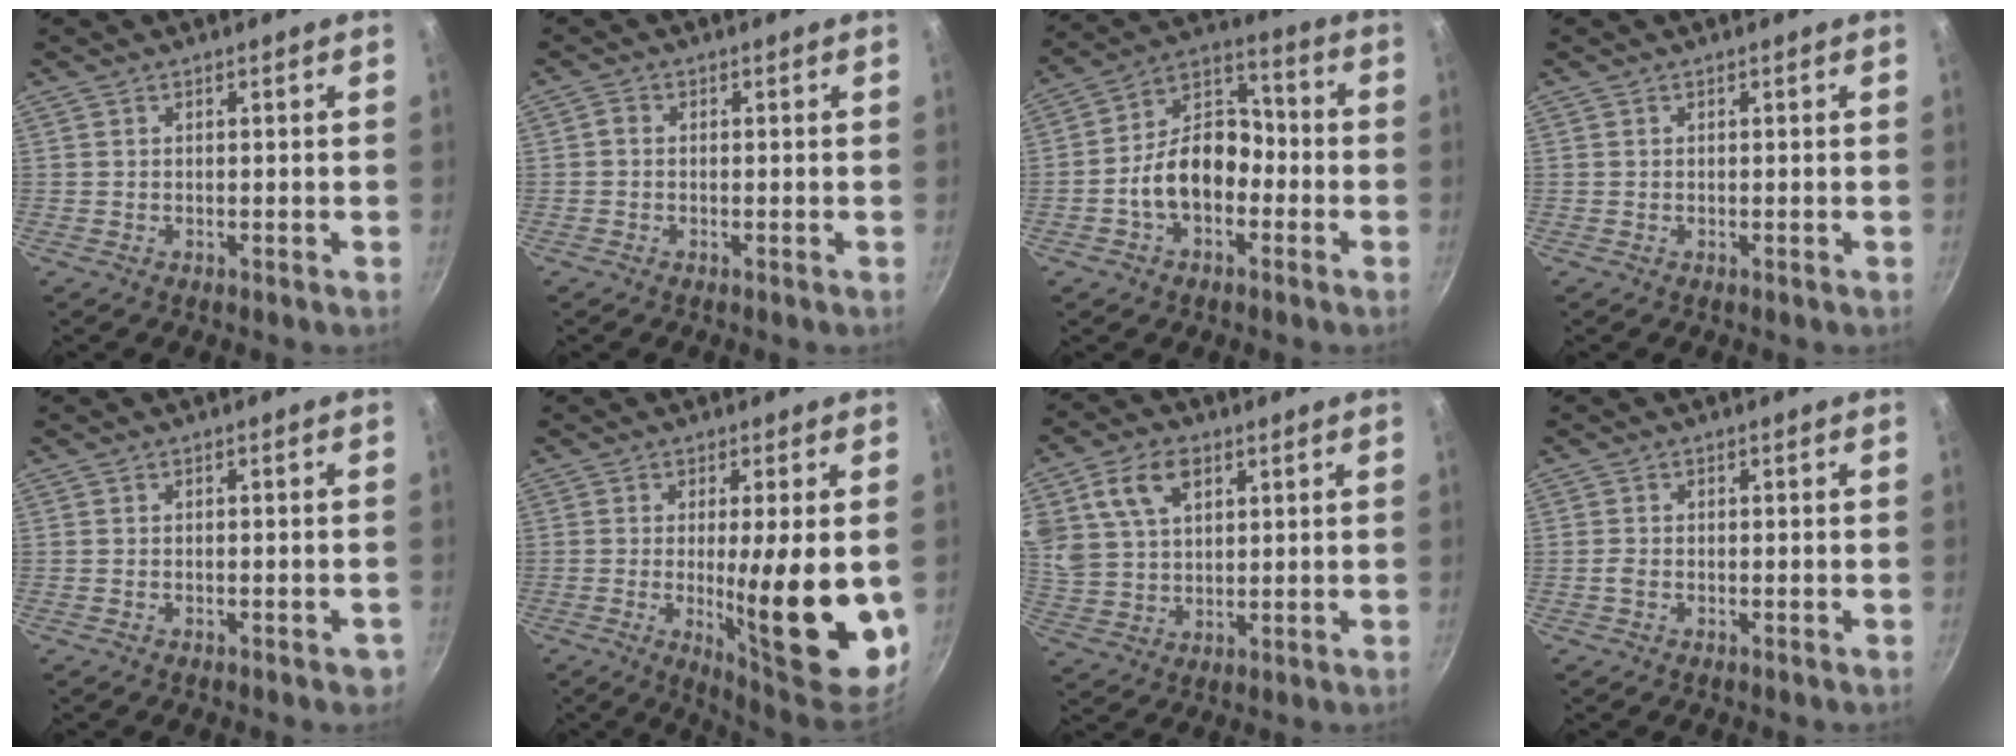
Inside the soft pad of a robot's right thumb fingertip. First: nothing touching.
{"total": 1.1, "force": [-0.3, 0.8, 0.6], "torque": [-0.013, 0.006, -0.009]}
{"total": 13.0, "force": [-3.4, 8.9, 8.9], "torque": [-0.106, 0.056, -0.072]}
{"total": 0.0}
{"total": 2.2, "force": [-1.2, 1.0, 1.6], "torque": [-0.013, 0.013, -0.008]}
{"total": 17.4, "force": [-2.1, 3.7, 16.8], "torque": [-0.227, -0.011, -0.020]}
{"total": 11.5, "force": [4.9, 7.7, 7.0], "torque": [-0.118, -0.009, 0.096]}
{"total": 1.0, "force": [-0.5, 0.6, 0.7], "torque": [-0.018, 0.004, -0.012]}